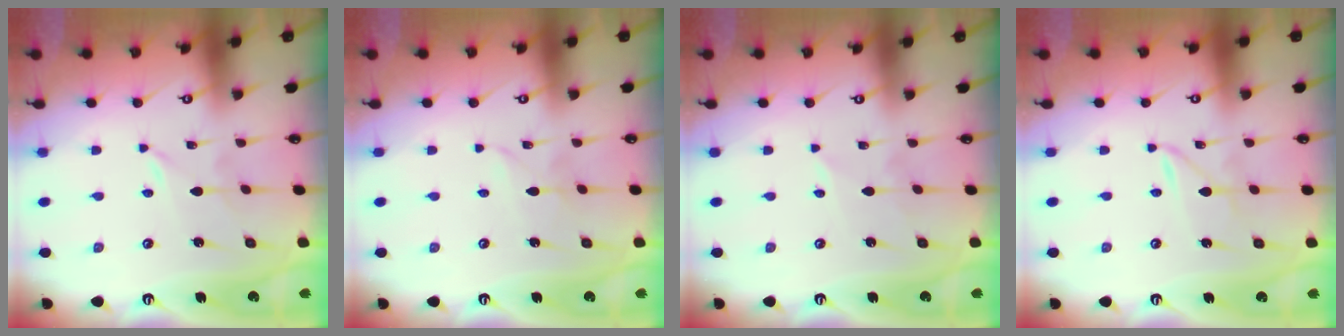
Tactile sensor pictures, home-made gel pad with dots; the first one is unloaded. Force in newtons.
{"total": 2.1, "press": 2.1, "slide": 0.2}
{"total": 2.6, "press": 2.6, "slide": 0.2}
{"total": 1.6, "press": 1.6, "slide": 0.3}